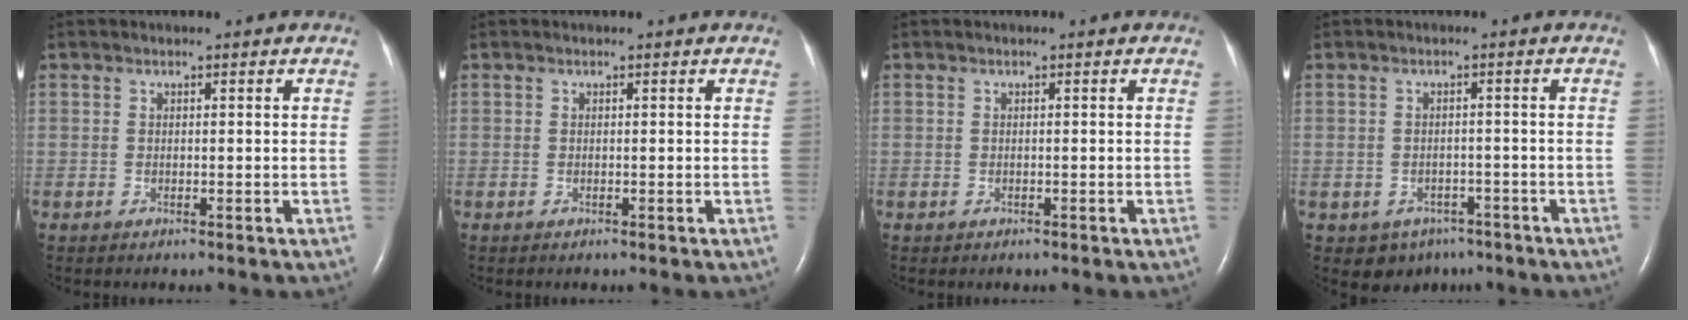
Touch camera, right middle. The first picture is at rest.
{"total": 0.0}
{"total": 0.0}
{"total": 4.4, "force": [-2.8, 3.3, 0.8], "torque": [-0.008, 0.011, -0.031]}